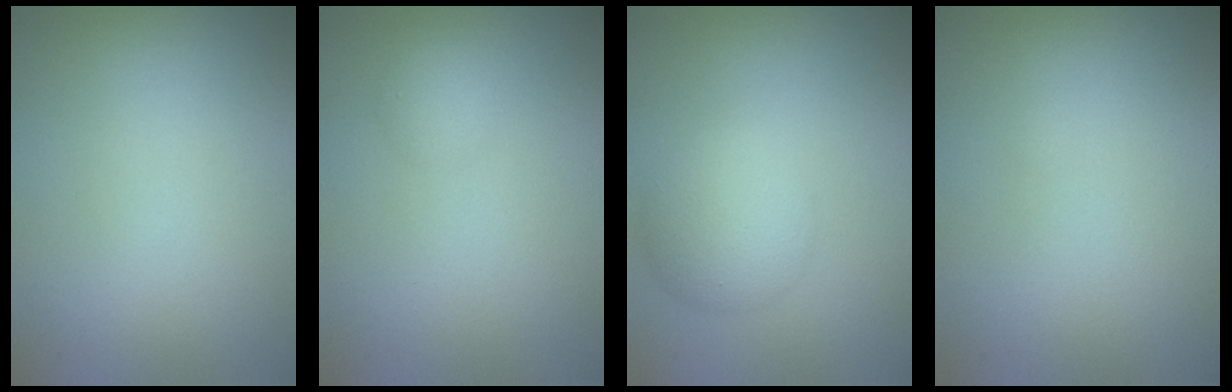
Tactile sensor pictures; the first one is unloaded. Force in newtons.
{"total": 1.2, "press": 1.2, "slide": 0.0}
{"total": 4.6, "press": 4.6, "slide": 0.1}
{"total": 0.0}